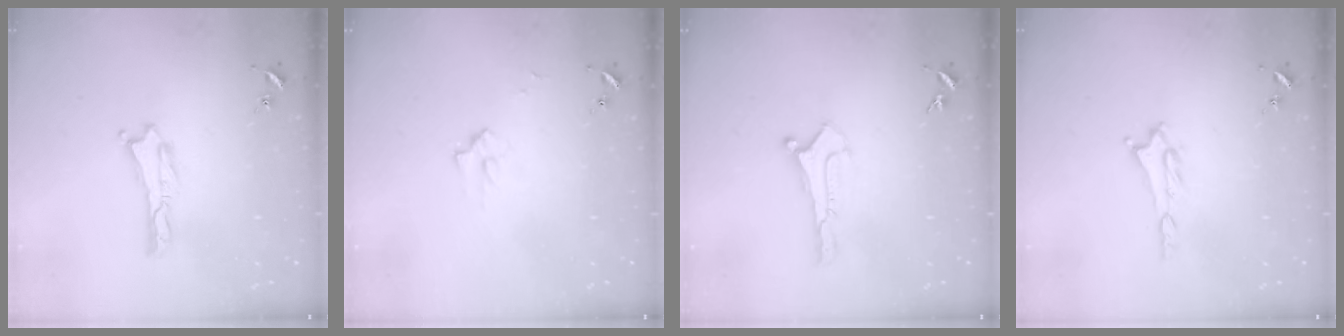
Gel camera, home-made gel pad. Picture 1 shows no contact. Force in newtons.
{"total": 2.2, "press": 2.2, "slide": 0.3}
{"total": 0.0}
{"total": 1.2, "press": 1.2, "slide": 0.2}